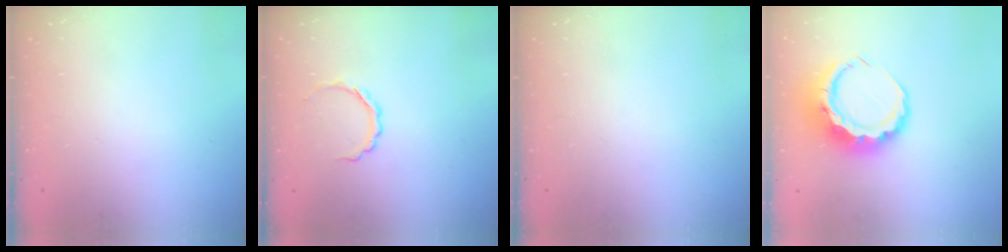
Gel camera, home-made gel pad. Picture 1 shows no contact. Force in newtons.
{"total": 5.2, "press": 5.0, "slide": 1.3}
{"total": 0.0}
{"total": 9.3, "press": 9.1, "slide": 1.7}